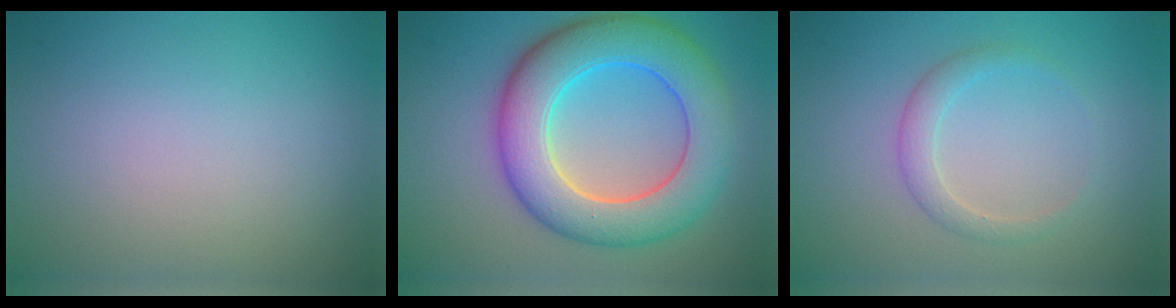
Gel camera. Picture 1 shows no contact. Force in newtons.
{"total": 9.5, "press": 9.5, "slide": 0.6}
{"total": 1.9, "press": 1.9, "slide": 0.1}